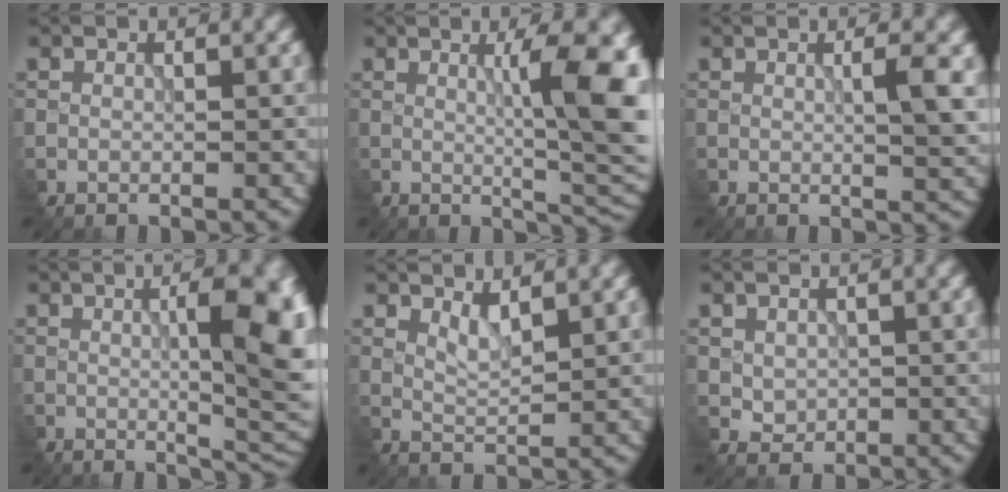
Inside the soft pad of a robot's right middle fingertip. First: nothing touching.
{"total": 9.7, "force": [1.3, 2.5, 9.3], "torque": [-0.118, -0.003, 0.027]}
{"total": 3.1, "force": [0.5, 0.6, 3.0], "torque": [-0.041, -0.001, 0.011]}
{"total": 10.2, "force": [0.6, 2.9, 9.7], "torque": [-0.118, 0.001, 0.016]}
{"total": 1.5, "force": [1.2, 0.4, 0.8], "torque": [-0.022, -0.007, 0.028]}
{"total": 1.3, "force": [0.2, 1.3, 0.4], "torque": [-0.012, -0.005, 0.014]}